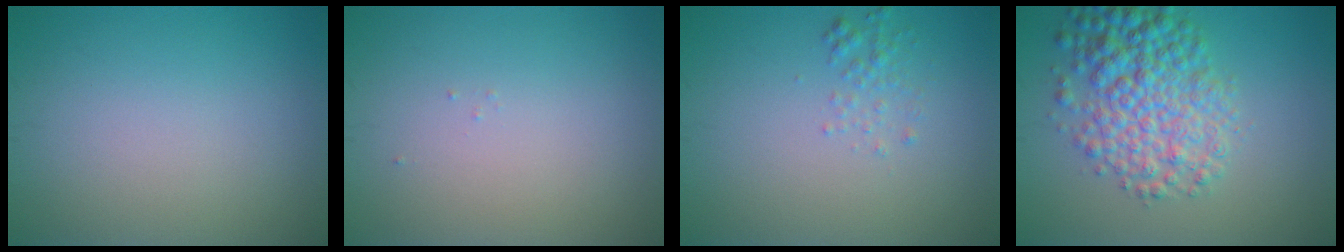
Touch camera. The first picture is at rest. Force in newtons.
{"total": 0.0}
{"total": 1.3, "press": 1.3, "slide": 0.1}
{"total": 6.6, "press": 6.6, "slide": 0.1}